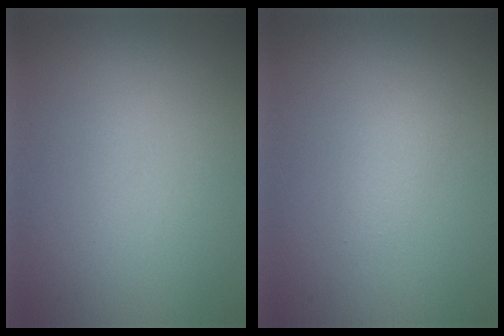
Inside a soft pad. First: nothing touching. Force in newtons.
{"total": 1.0, "press": 1.0, "slide": 0.1}